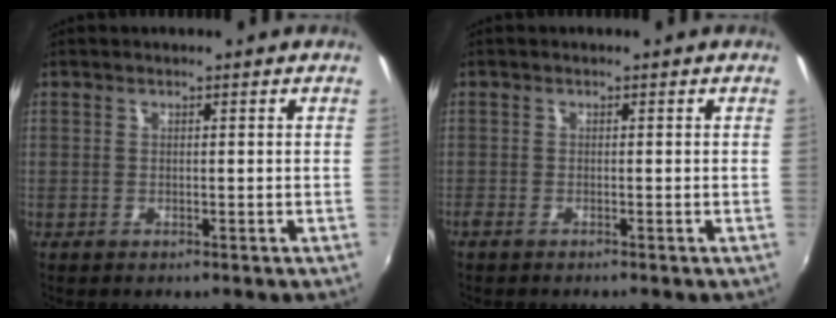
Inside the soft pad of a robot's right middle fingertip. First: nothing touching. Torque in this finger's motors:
{"motor_torque": [0.39, -0.34, 0.05, 0.04]}